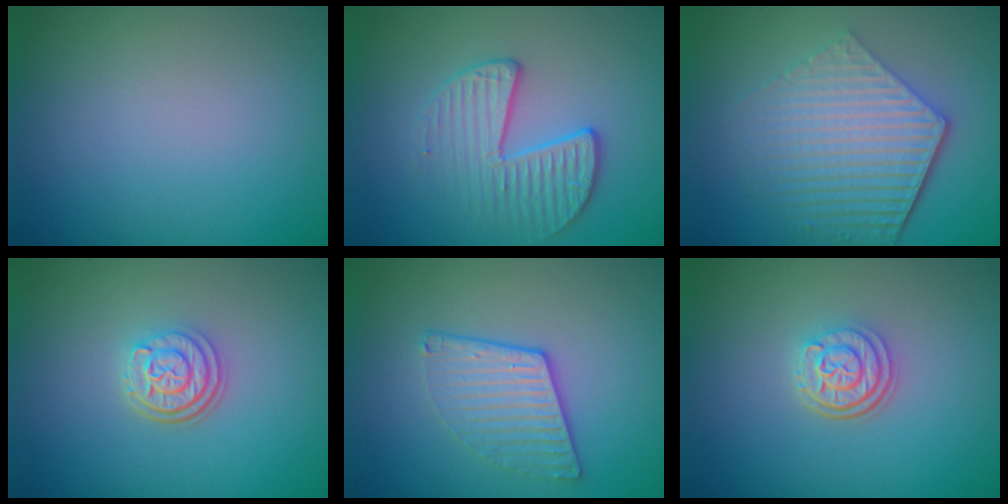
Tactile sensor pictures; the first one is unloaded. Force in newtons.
{"total": 3.3, "press": 2.9, "slide": 1.6}
{"total": 6.2, "press": 4.6, "slide": 4.2}
{"total": 3.1, "press": 2.5, "slide": 1.9}
{"total": 3.1, "press": 2.7, "slide": 1.5}
{"total": 3.0, "press": 2.4, "slide": 1.8}